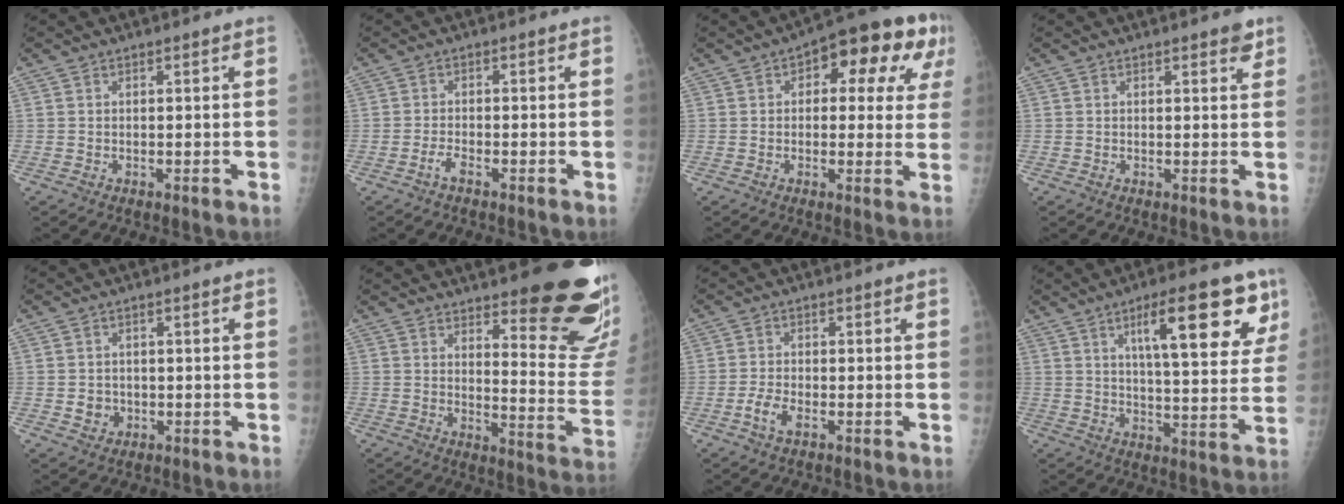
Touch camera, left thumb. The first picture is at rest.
{"total": 1.8, "force": [-1.5, 0.3, 1.0], "torque": [-0.027, 0.007, -0.031]}
{"total": 15.3, "force": [5.2, 7.4, 12.3], "torque": [-0.104, 0.020, 0.054]}
{"total": 2.1, "force": [1.4, 0.7, 1.4], "torque": [-0.009, -0.006, 0.014]}
{"total": 2.8, "force": [-0.8, 2.6, 0.8], "torque": [0.001, 0.004, -0.007]}
{"total": 19.4, "force": [12.6, 4.8, 14.0], "torque": [-0.144, -0.103, 0.163]}
{"total": 3.3, "force": [-1.8, 1.4, 2.3], "torque": [-0.052, 0.012, -0.037]}
{"total": 17.5, "force": [8.5, 5.1, 14.4], "torque": [-0.171, -0.031, 0.123]}